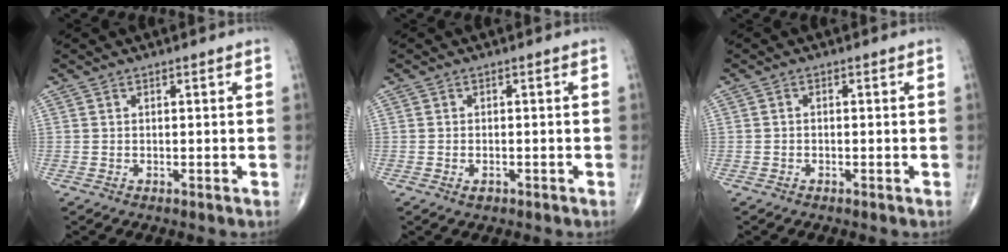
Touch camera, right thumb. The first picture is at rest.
{"total": 1.3, "force": [-0.7, 0.7, 0.8], "torque": [-0.015, 0.004, -0.009]}
{"total": 0.5, "force": [-0.2, 0.3, 0.4], "torque": [-0.004, 0.001, -0.009]}